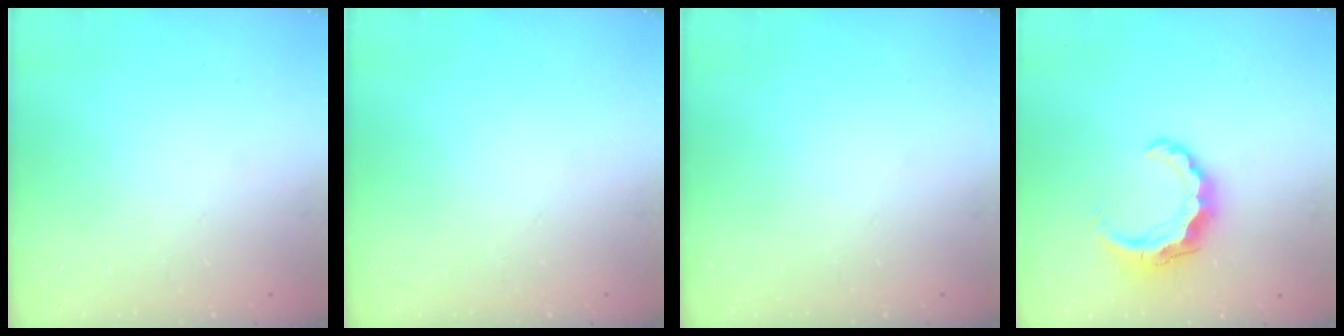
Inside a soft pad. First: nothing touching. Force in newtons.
{"total": 0.0}
{"total": 0.0}
{"total": 7.8, "press": 7.8, "slide": 0.4}